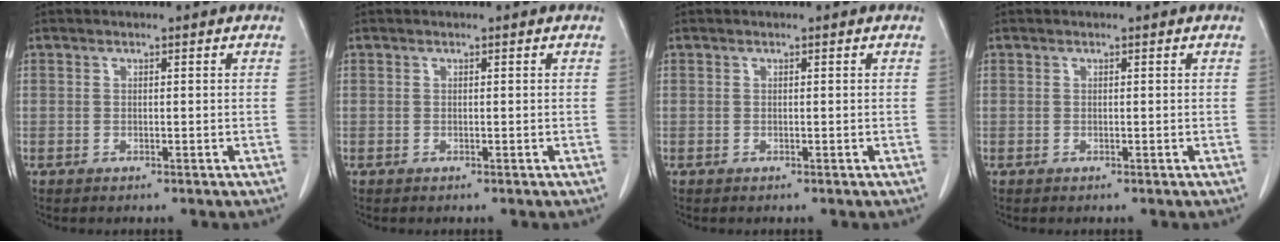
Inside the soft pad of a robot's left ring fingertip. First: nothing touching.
{"total": 0.0}
{"total": 0.0}
{"total": 0.0}